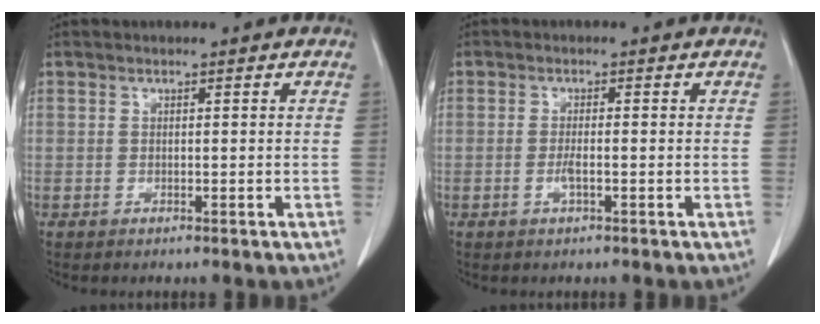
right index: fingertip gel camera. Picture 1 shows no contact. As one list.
[{"total": 1.7, "force": [-0.6, 0.1, 1.7], "torque": [-0.034, -0.002, -0.012]}]